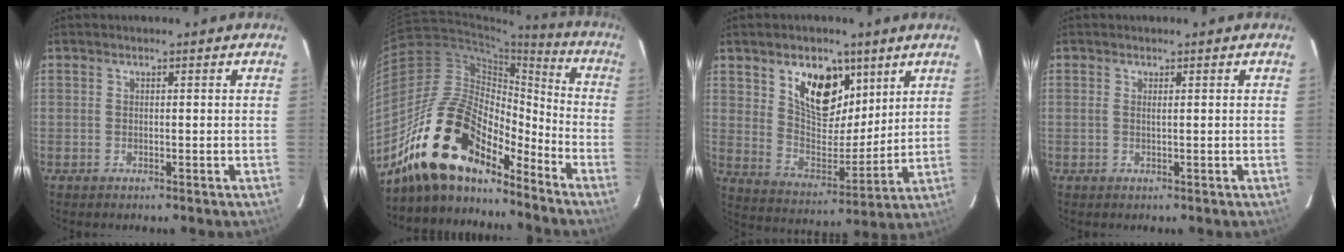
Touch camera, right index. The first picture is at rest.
{"total": 19.7, "force": [-15.3, 7.5, 9.9], "torque": [-0.178, 0.009, -0.284]}
{"total": 14.3, "force": [7.5, 8.1, 9.0], "torque": [-0.147, 0.000, 0.140]}
{"total": 0.6, "force": [0.2, -0.1, 0.5], "torque": [-0.012, 0.001, 0.003]}